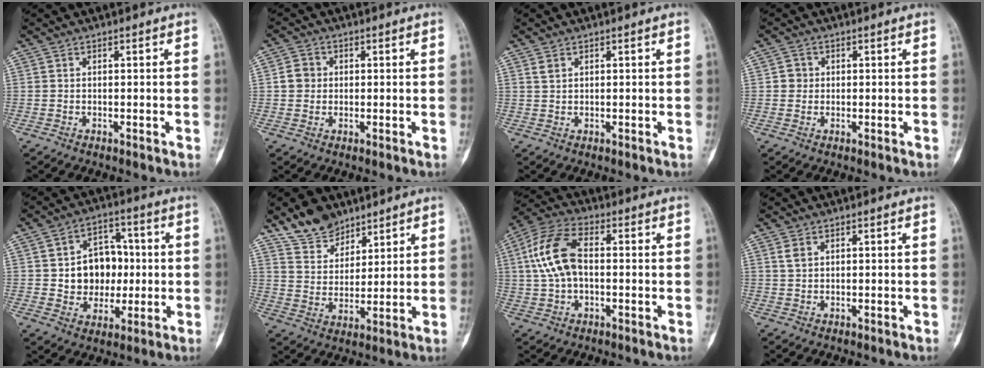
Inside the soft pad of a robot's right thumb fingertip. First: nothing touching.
{"total": 3.4, "force": [0.2, 3.2, 1.3], "torque": [-0.007, 0.006, -0.001]}
{"total": 1.6, "force": [0.9, 1.1, 0.7], "torque": [-0.009, 0.001, 0.020]}
{"total": 2.1, "force": [0.2, 2.1, 0.5], "torque": [0.005, 0.005, 0.000]}
{"total": 11.8, "force": [0.4, 9.6, 6.9], "torque": [-0.052, 0.017, 0.014]}
{"total": 9.3, "force": [7.2, 5.2, 2.6], "torque": [-0.017, -0.043, 0.138]}
{"total": 11.7, "force": [0.9, 6.7, 9.6], "torque": [-0.200, 0.028, 0.010]}
{"total": 2.0, "force": [0.9, 1.4, 1.1], "torque": [-0.021, 0.001, 0.022]}